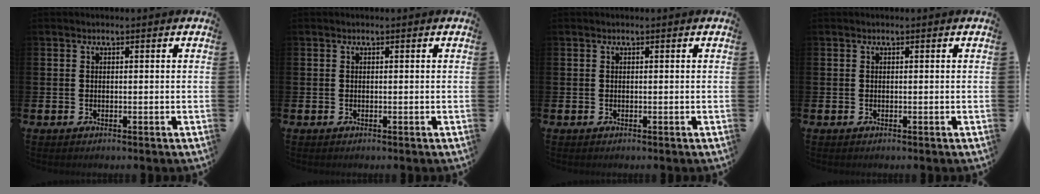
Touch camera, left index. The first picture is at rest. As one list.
[{"total": 0.0}, {"total": 0.0}, {"total": 0.0}]